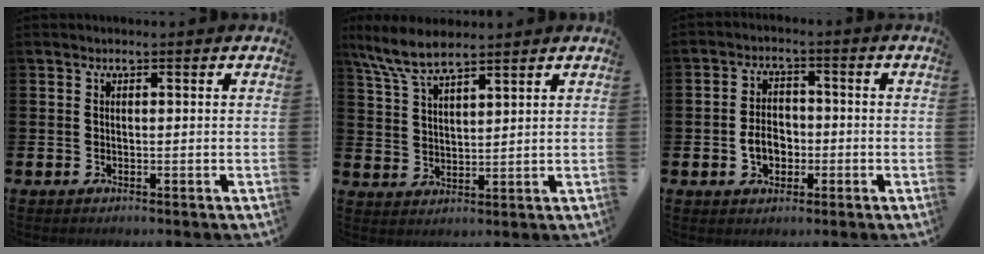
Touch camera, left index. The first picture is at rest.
{"total": 7.2, "force": [6.3, 1.4, 3.2], "torque": [-0.088, -0.014, 0.117]}
{"total": 4.2, "force": [-1.2, 3.1, 2.5], "torque": [-0.043, 0.002, -0.026]}